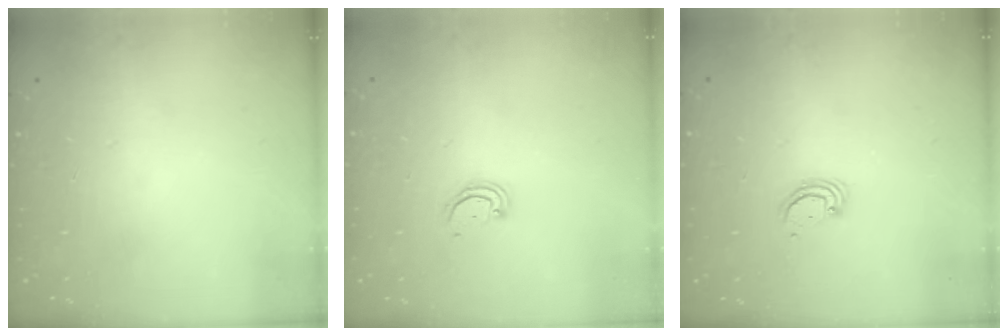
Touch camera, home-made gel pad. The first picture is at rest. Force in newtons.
{"total": 2.4, "press": 2.4, "slide": 0.2}
{"total": 2.5, "press": 2.5, "slide": 0.2}